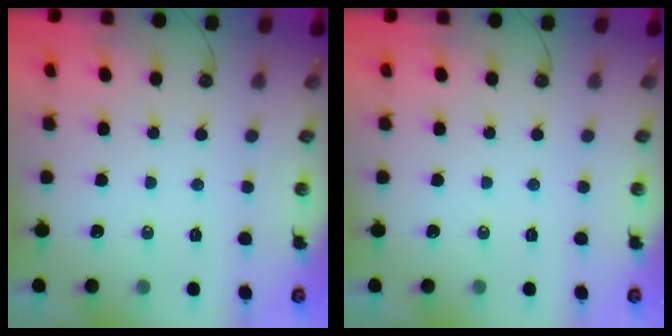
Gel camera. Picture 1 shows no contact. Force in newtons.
{"total": 0.0}